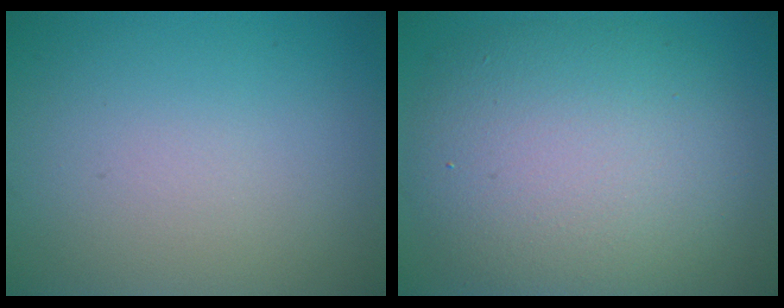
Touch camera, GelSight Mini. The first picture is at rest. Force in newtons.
{"total": 9.7, "press": 9.6, "slide": 0.7}